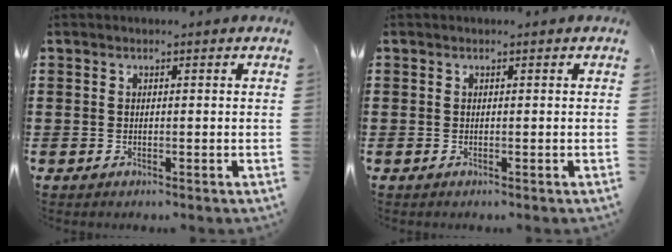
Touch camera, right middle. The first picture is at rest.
{"total": 0.0}